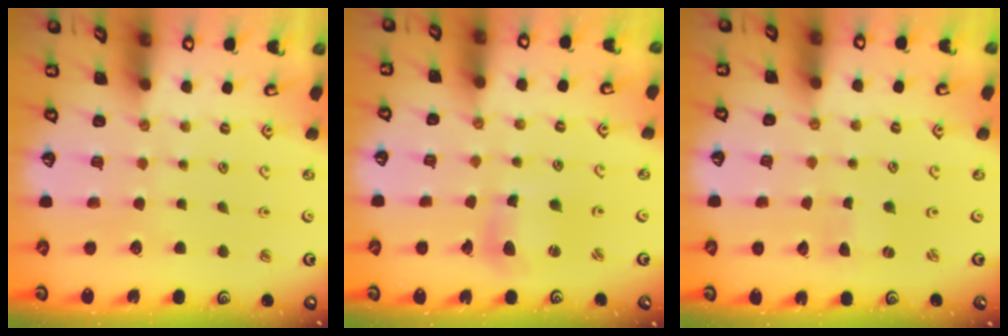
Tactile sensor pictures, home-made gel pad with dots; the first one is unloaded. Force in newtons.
{"total": 7.5, "press": 7.4, "slide": 1.0}
{"total": 0.0}